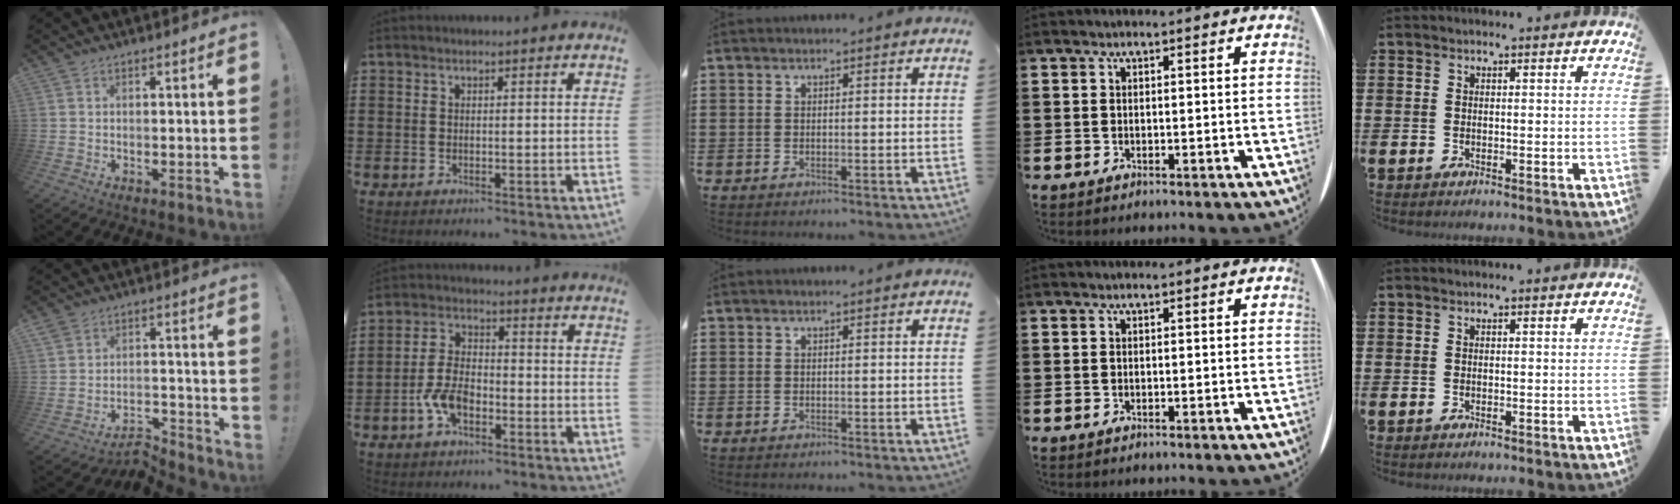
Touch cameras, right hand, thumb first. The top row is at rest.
{"thumb": {"total": 6.0, "force": [-5.1, 2.4, 2.1], "torque": [-0.024, 0.021, -0.090]}, "index": {"total": 6.8, "force": [-2.8, 3.7, 4.9], "torque": [-0.123, 0.001, -0.060]}}